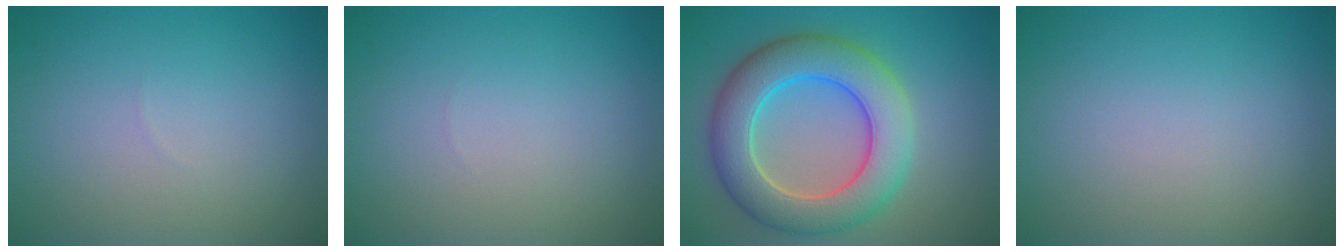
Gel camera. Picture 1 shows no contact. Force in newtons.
{"total": 0.0}
{"total": 8.2, "press": 8.2, "slide": 0.4}
{"total": 0.0}